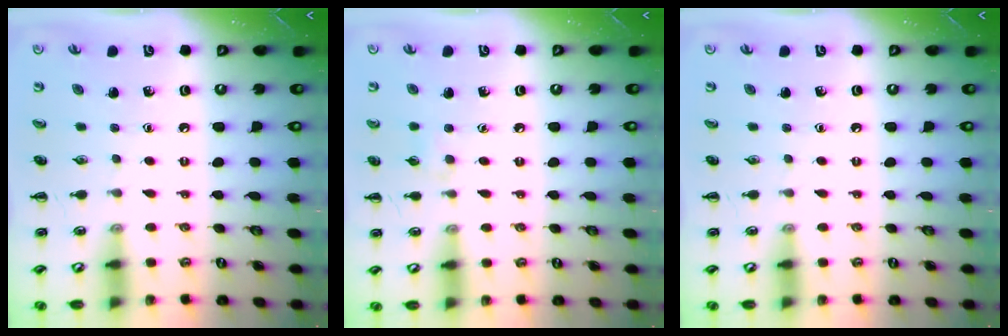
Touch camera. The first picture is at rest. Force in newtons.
{"total": 4.7, "press": 4.4, "slide": 1.7}
{"total": 0.0}